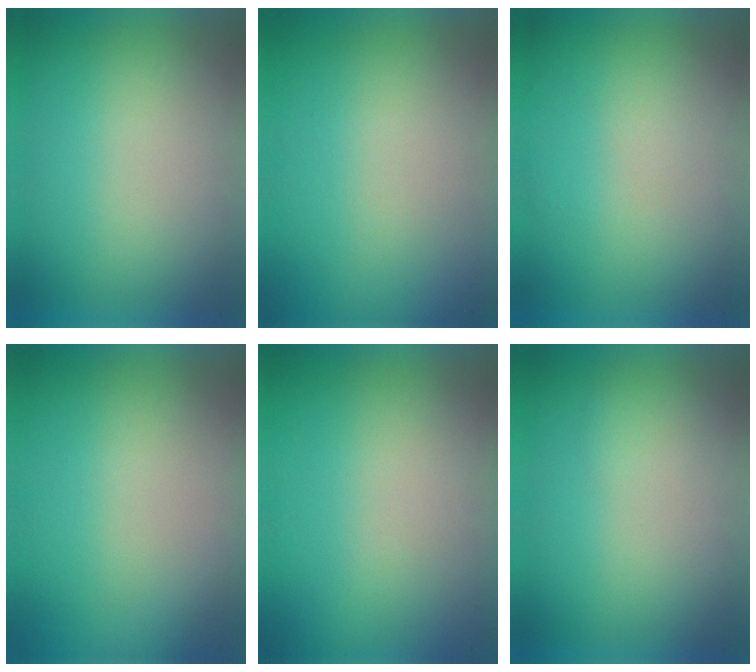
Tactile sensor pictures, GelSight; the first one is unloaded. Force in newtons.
{"total": 6.0}
{"total": 1.1}
{"total": 8.2}
{"total": 5.1}
{"total": 1.1}